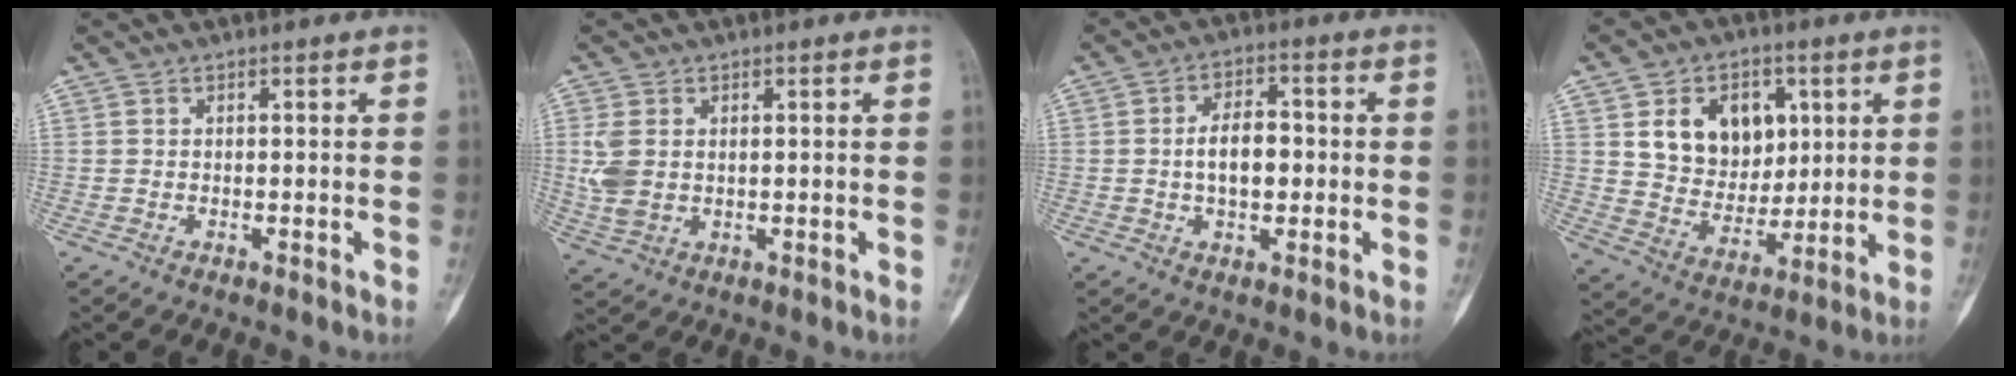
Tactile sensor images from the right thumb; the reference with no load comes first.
{"total": 5.5, "force": [0.8, 3.7, 4.0], "torque": [-0.100, 0.000, 0.023]}
{"total": 7.4, "force": [-0.2, 4.2, 6.1], "torque": [-0.087, 0.013, -0.009]}
{"total": 14.2, "force": [4.5, 10.6, 8.3], "torque": [-0.080, -0.022, 0.085]}